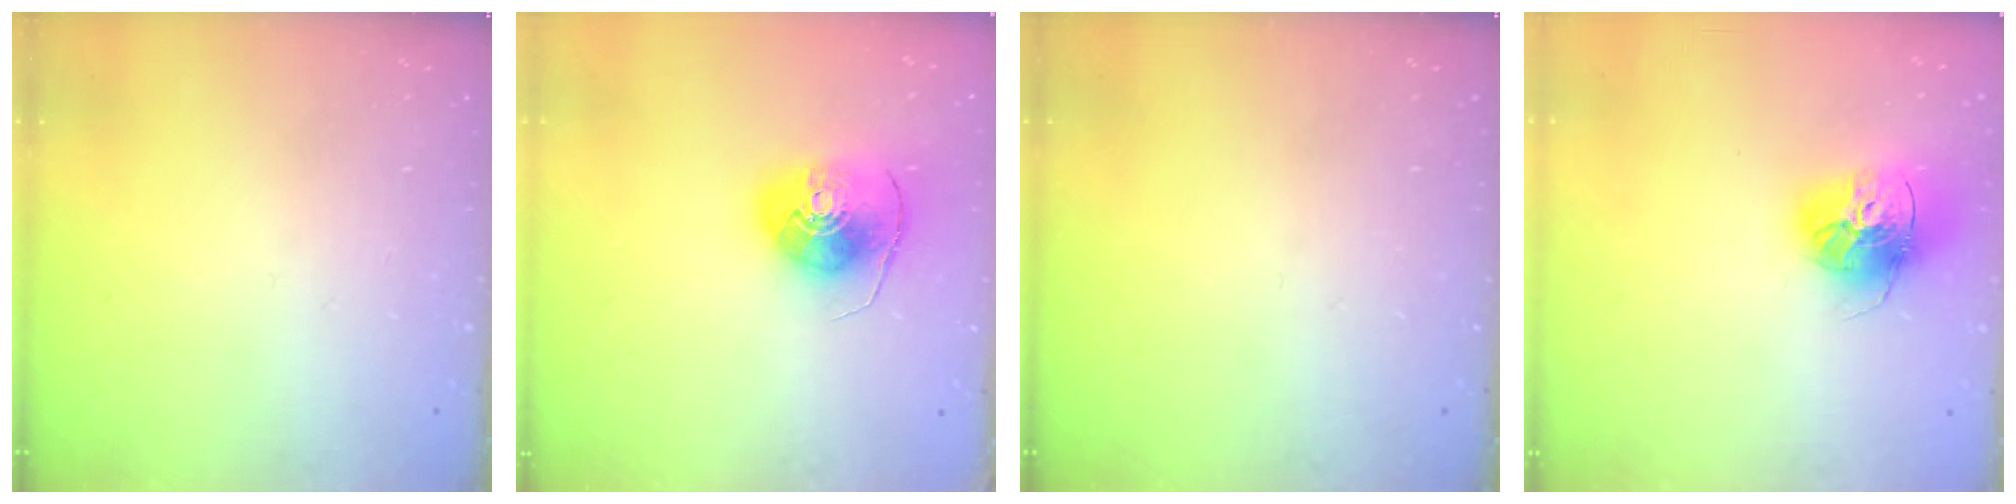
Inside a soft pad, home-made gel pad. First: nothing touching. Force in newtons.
{"total": 10.0, "press": 9.9, "slide": 1.4}
{"total": 0.0}
{"total": 16.8, "press": 16.7, "slide": 1.5}